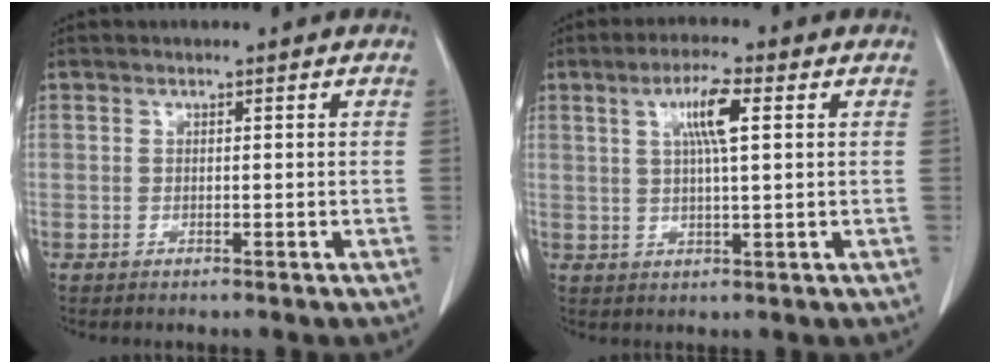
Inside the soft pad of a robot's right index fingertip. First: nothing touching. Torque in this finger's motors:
{"motor_torque": [0.25, 0.04, 0.14, 0.05]}